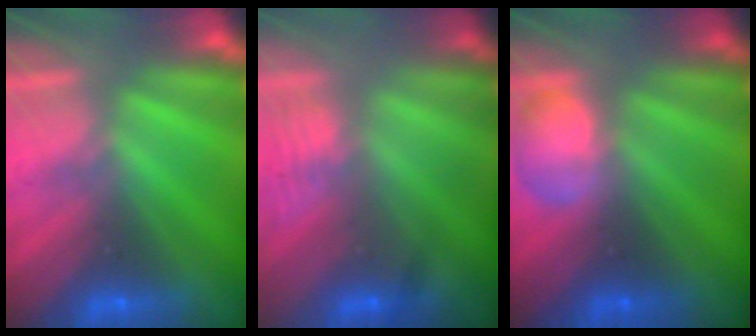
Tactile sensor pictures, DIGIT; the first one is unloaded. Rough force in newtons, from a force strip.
{"total": 2.8}
{"total": 2.4}